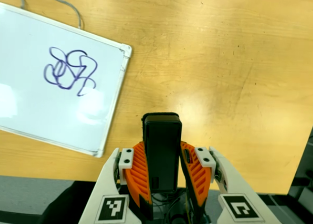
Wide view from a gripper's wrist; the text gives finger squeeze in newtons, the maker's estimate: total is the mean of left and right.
{"total": 4.7, "left": 3.4, "right": 5.9}